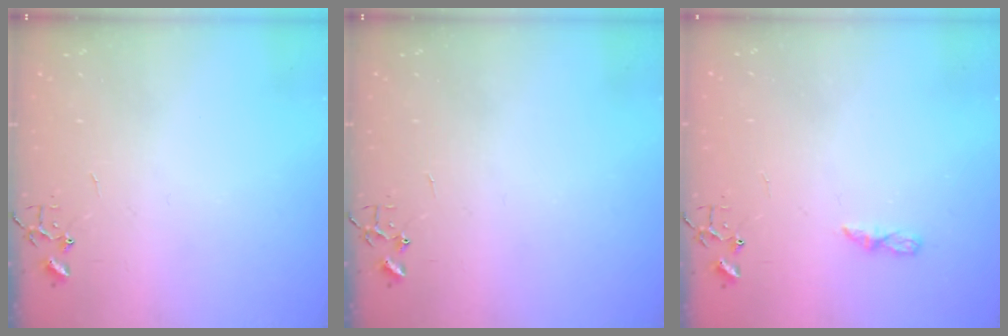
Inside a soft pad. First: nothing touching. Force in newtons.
{"total": 0.0}
{"total": 5.5, "press": 5.4, "slide": 0.4}